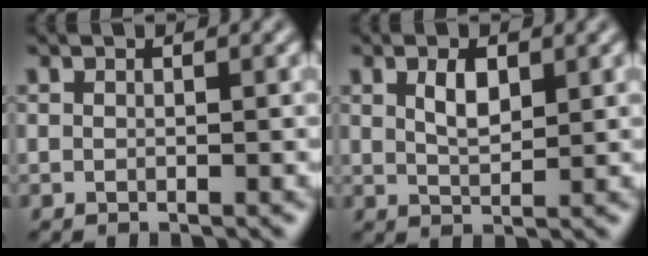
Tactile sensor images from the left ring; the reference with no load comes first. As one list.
[{"total": 2.4, "force": [1.0, 1.1, 1.9], "torque": [-0.039, 0.001, 0.021]}]